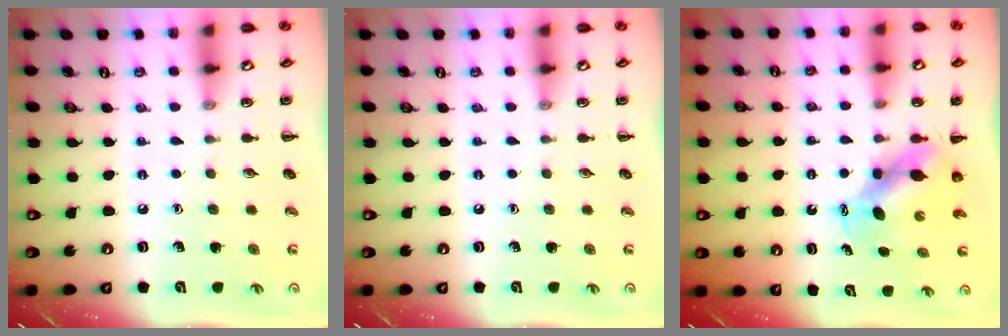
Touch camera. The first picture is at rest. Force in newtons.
{"total": 0.0}
{"total": 7.2, "press": 7.1, "slide": 1.4}